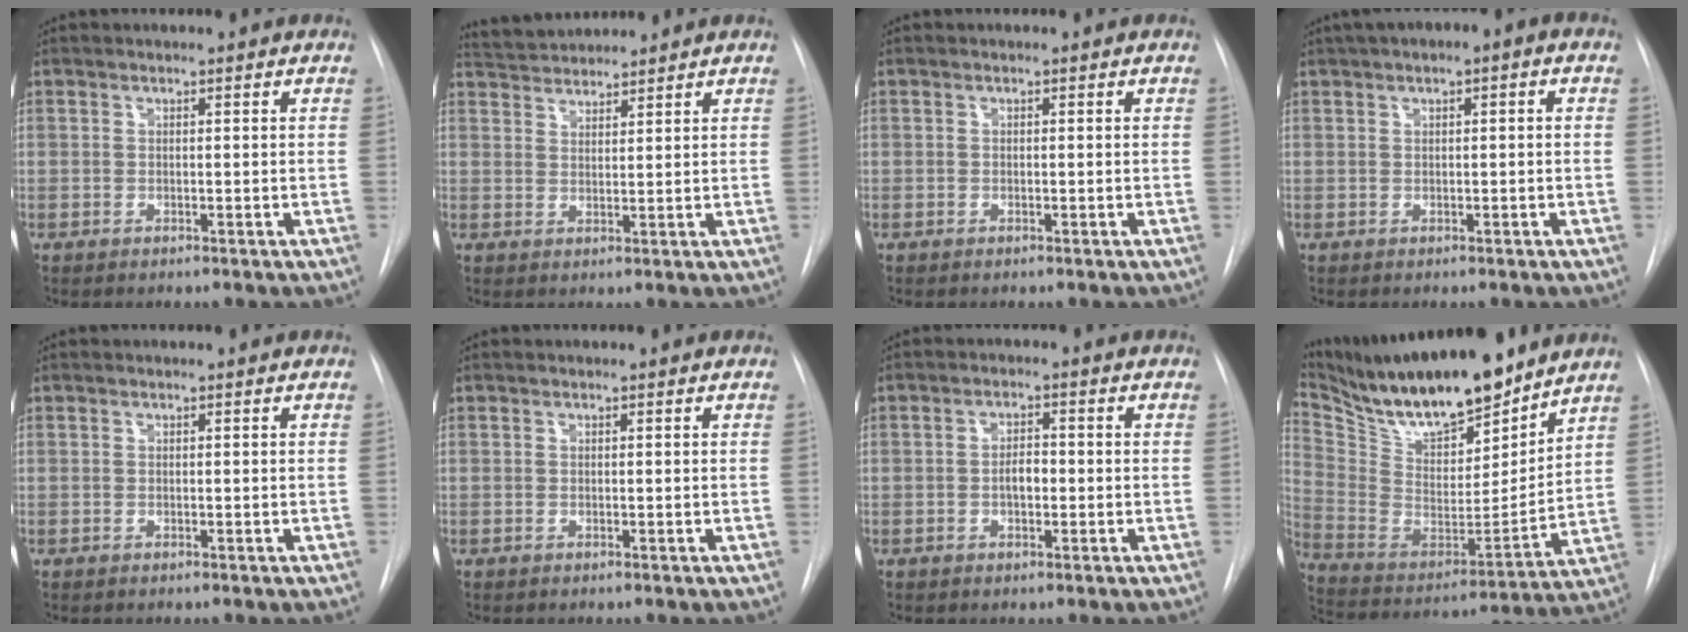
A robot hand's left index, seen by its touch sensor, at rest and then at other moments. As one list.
[{"total": 5.1, "force": [5.0, 0.5, 0.4], "torque": [-0.012, 0.028, 0.093]}, {"total": 0.0}, {"total": 4.5, "force": [1.8, 1.3, 3.9], "torque": [-0.064, 0.025, 0.023]}, {"total": 0.0}, {"total": 0.0}, {"total": 2.8, "force": [-0.6, 1.6, 2.3], "torque": [-0.035, 0.006, -0.009]}, {"total": 22.8, "force": [19.1, 5.2, 11.3], "torque": [-0.210, -0.015, 0.328]}]